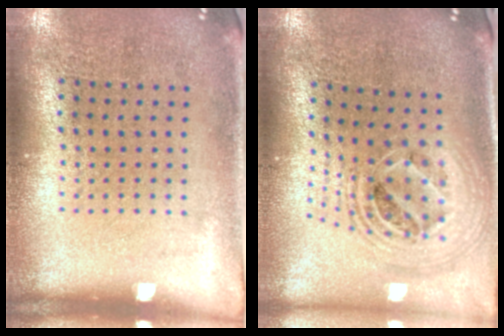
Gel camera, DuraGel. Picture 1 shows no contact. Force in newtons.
{"total": 2.3, "press": 1.8, "slide": 1.5}